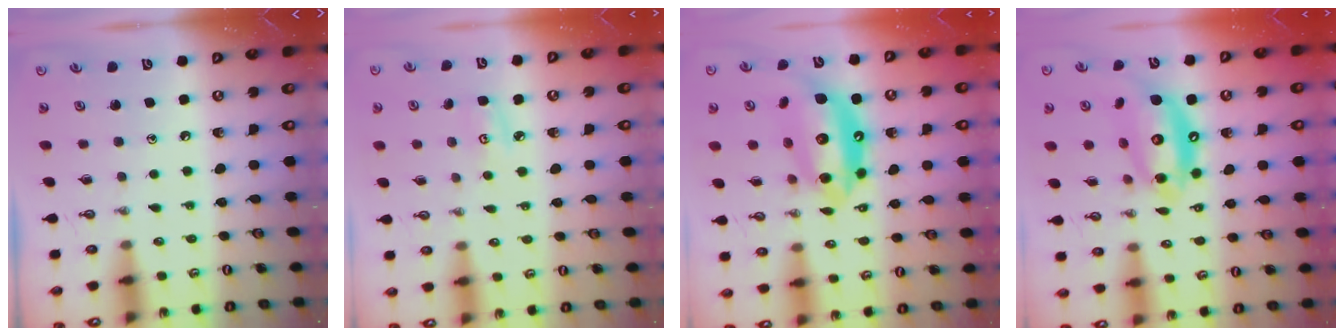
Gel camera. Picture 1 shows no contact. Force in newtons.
{"total": 4.7, "press": 4.6, "slide": 0.5}
{"total": 16.6, "press": 16.5, "slide": 1.6}
{"total": 14.4, "press": 14.3, "slide": 1.5}